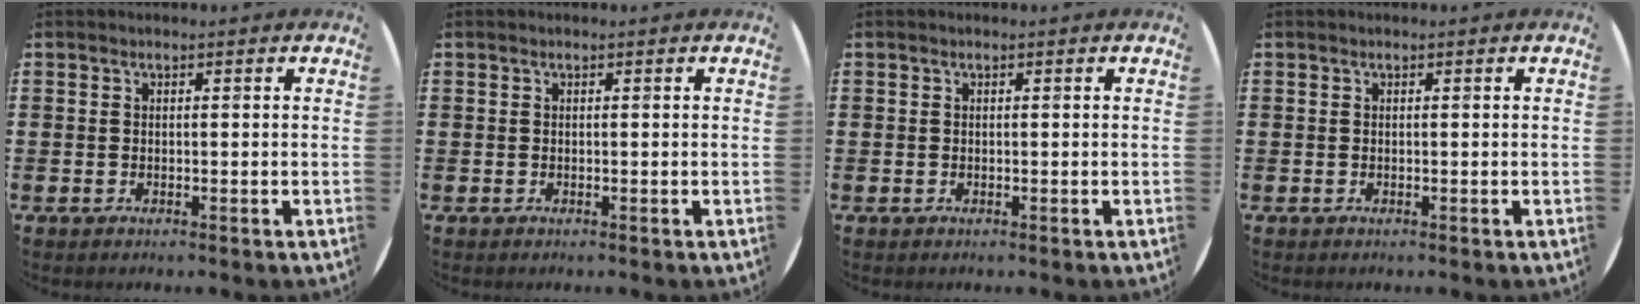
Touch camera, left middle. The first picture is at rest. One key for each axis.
{"total": 0.0}
{"total": 0.0}
{"total": 0.0}